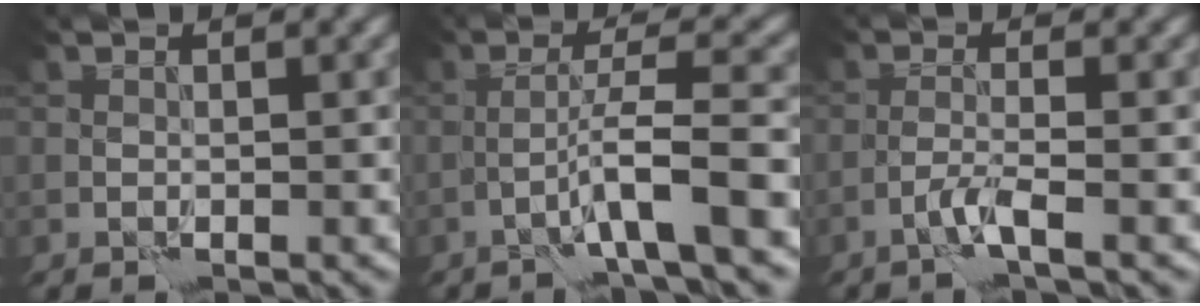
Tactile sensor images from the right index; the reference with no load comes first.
{"total": 5.0, "force": [-2.2, 0.0, 4.5], "torque": [-0.072, 0.016, -0.040]}
{"total": 1.6, "force": [-0.9, -0.3, 1.4], "torque": [-0.029, 0.004, -0.025]}